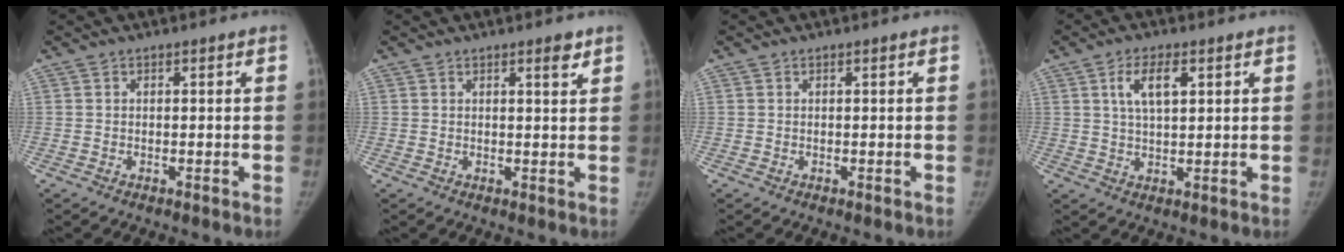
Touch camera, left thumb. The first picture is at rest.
{"total": 2.1, "force": [1.4, 0.5, 1.5], "torque": [-0.016, -0.009, 0.020]}
{"total": 0.0}
{"total": 6.1, "force": [2.4, 2.7, 4.9], "torque": [-0.086, -0.003, 0.046]}